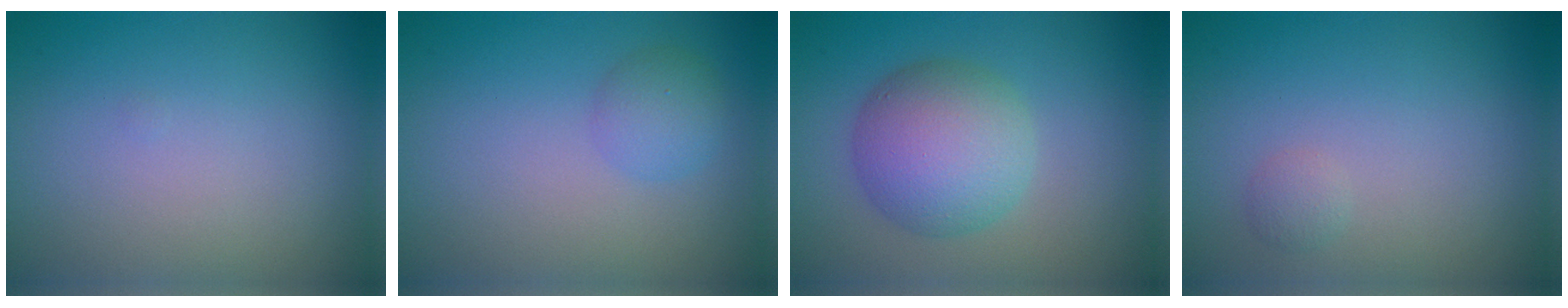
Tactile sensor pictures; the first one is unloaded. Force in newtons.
{"total": 2.1, "press": 2.1, "slide": 0.1}
{"total": 6.3, "press": 6.3, "slide": 0.1}
{"total": 0.8, "press": 0.8, "slide": 0.1}